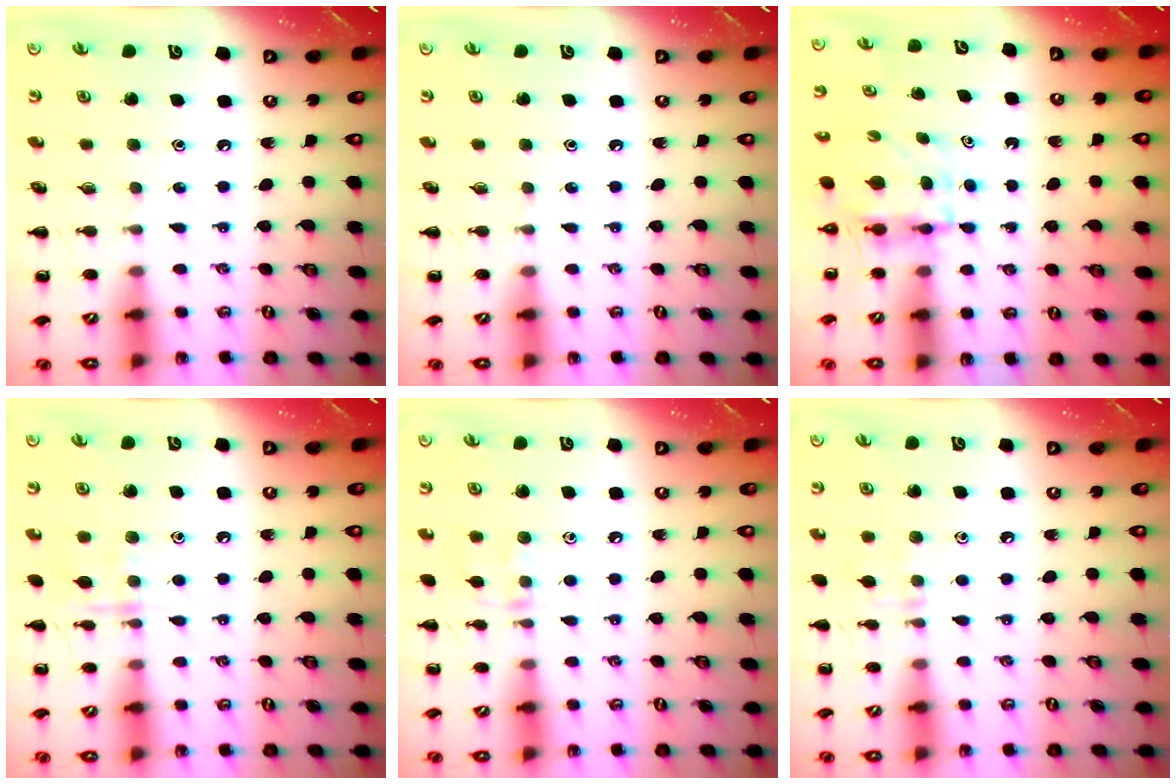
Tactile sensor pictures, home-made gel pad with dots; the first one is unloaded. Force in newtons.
{"total": 0.0}
{"total": 4.0, "press": 3.9, "slide": 0.3}
{"total": 7.2, "press": 7.1, "slide": 0.8}
{"total": 8.3, "press": 8.1, "slide": 1.5}
{"total": 6.4, "press": 6.0, "slide": 2.3}